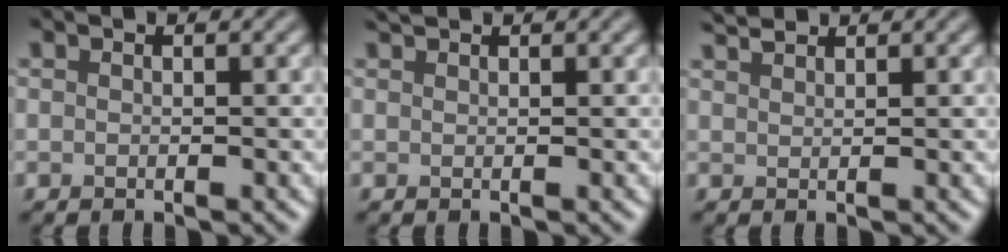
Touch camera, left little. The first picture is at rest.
{"total": 0.9, "force": [0.8, 0.0, 0.2], "torque": [-0.001, 0.002, 0.015]}
{"total": 1.7, "force": [1.7, 0.2, 0.4], "torque": [-0.007, 0.006, 0.031]}